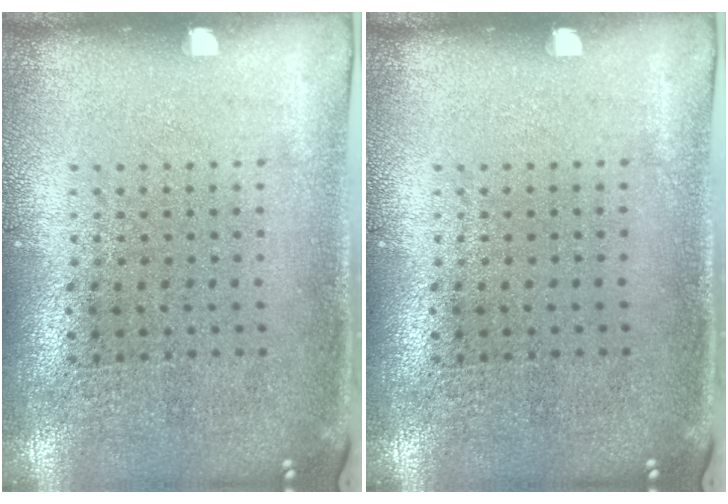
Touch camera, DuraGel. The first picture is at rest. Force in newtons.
{"total": 0.0}